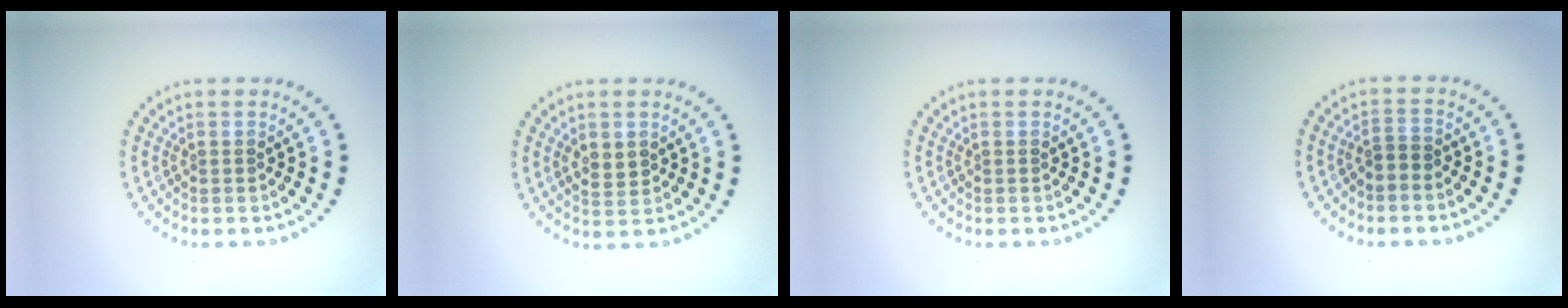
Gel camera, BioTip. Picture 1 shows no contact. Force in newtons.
{"total": 1.7, "press": 1.7, "slide": 0.3}
{"total": 0.0}
{"total": 1.2, "press": 0.9, "slide": 0.8}